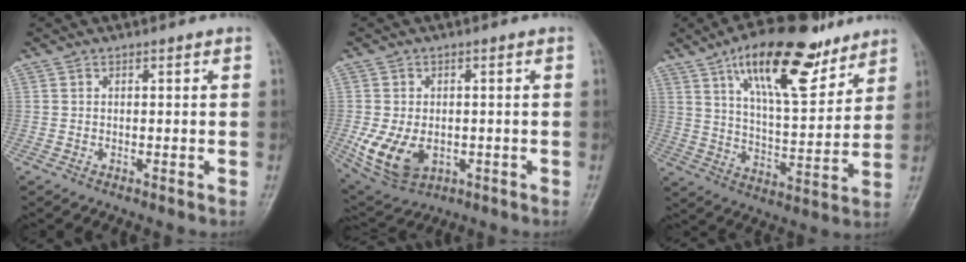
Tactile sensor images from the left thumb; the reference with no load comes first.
{"total": 9.8, "force": [-2.0, 6.7, 6.8], "torque": [-0.124, -0.005, -0.020]}
{"total": 19.7, "force": [12.1, 7.2, 13.7], "torque": [-0.185, -0.052, 0.204]}